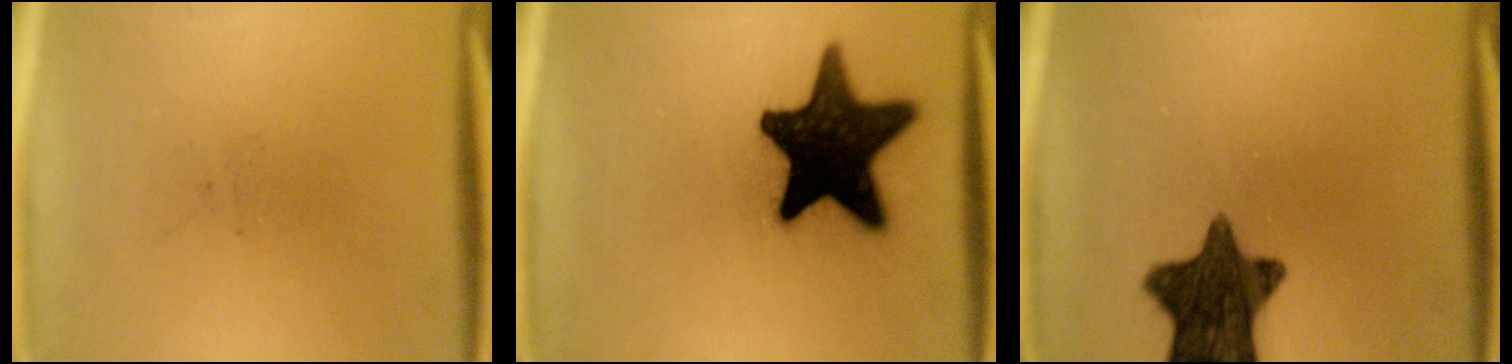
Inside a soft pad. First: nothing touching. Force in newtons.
{"total": 19.4}
{"total": 12.6}